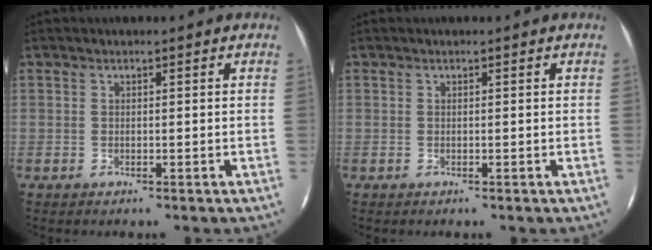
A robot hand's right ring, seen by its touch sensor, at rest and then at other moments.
{"total": 0.0}